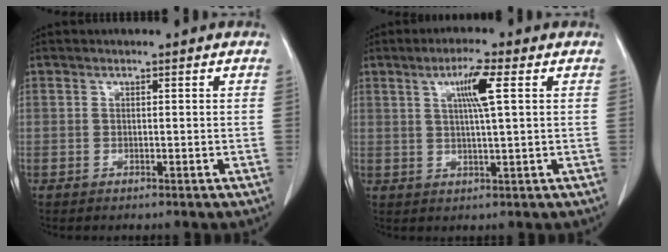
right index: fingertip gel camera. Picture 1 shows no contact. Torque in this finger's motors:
{"motor_torque": [0.29, 0.25, 0.16, 0.09]}